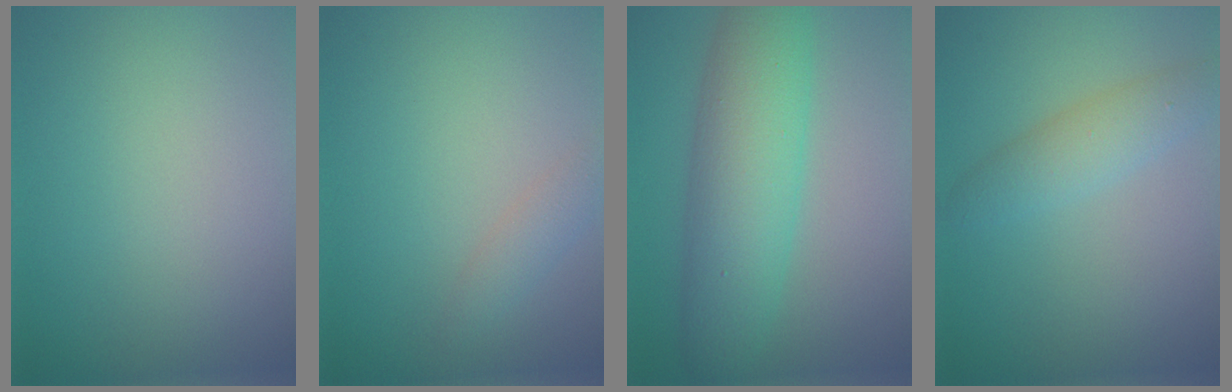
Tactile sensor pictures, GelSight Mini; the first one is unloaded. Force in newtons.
{"total": 1.5, "press": 1.5, "slide": 0.0}
{"total": 7.5, "press": 7.5, "slide": 0.1}
{"total": 2.8, "press": 2.8, "slide": 0.1}